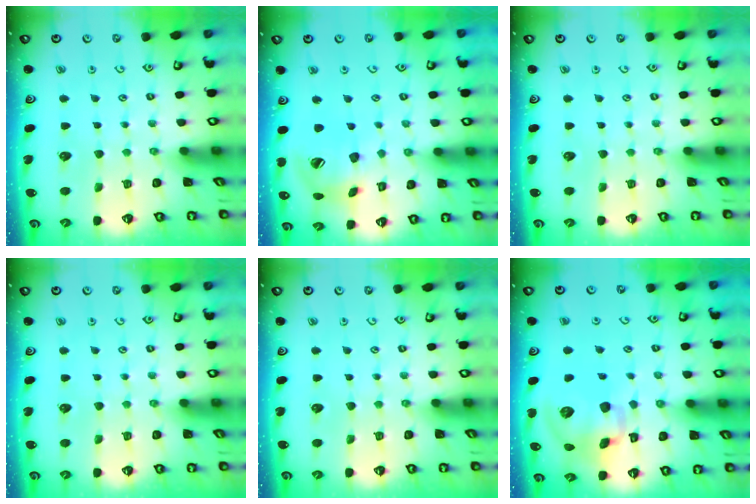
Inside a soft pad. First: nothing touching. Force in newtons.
{"total": 14.8, "press": 14.7, "slide": 2.2}
{"total": 0.0}
{"total": 0.0}
{"total": 0.0}
{"total": 15.1, "press": 14.9, "slide": 2.3}